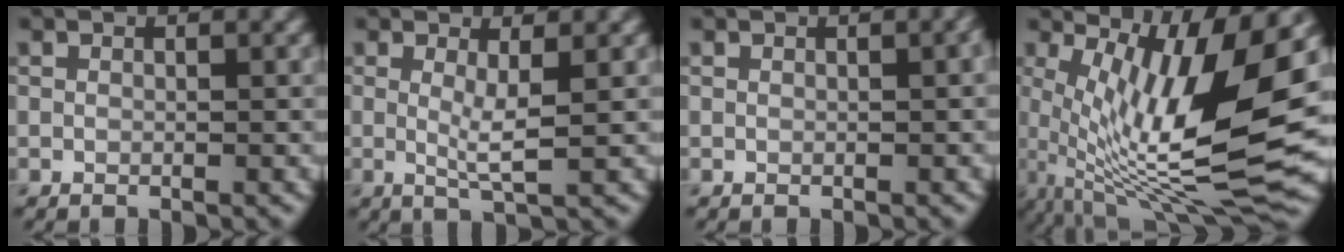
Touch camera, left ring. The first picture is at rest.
{"total": 2.4, "force": [0.1, 0.3, 2.4], "torque": [-0.050, -0.013, 0.006]}
{"total": 1.3, "force": [0.2, 0.4, 1.2], "torque": [-0.011, 0.008, -0.003]}
{"total": 13.9, "force": [1.6, 3.8, 13.3], "torque": [-0.235, -0.013, 0.038]}